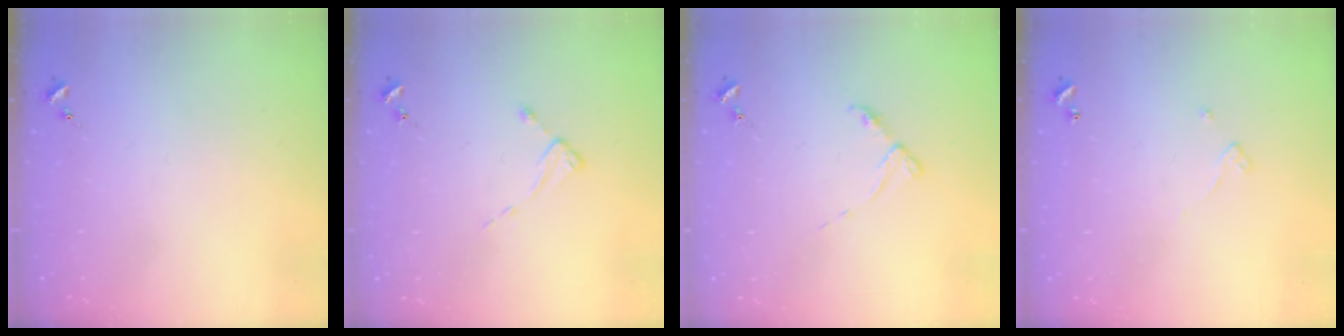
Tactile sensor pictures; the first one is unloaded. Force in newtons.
{"total": 2.6, "press": 2.6, "slide": 0.4}
{"total": 4.5, "press": 4.5, "slide": 0.5}
{"total": 2.6, "press": 2.6, "slide": 0.2}